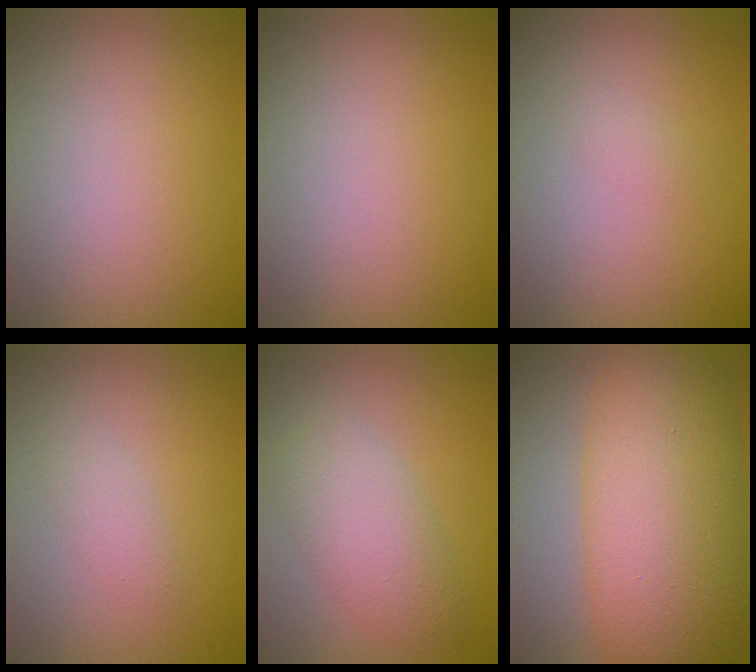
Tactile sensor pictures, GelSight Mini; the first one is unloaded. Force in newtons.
{"total": 0.0}
{"total": 0.7, "press": 0.7, "slide": 0.1}
{"total": 1.4, "press": 1.4, "slide": 0.0}
{"total": 4.3, "press": 4.3, "slide": 0.2}
{"total": 12.0, "press": 12.0, "slide": 0.2}